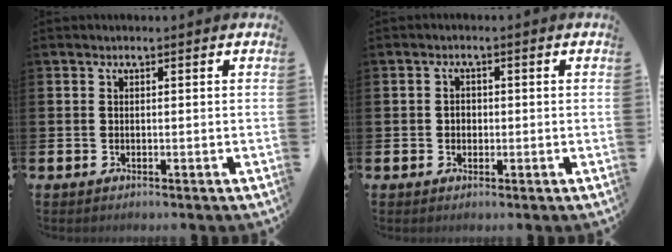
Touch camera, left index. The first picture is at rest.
{"total": 1.5, "force": [-0.1, 1.4, 0.7], "torque": [-0.004, 0.005, -0.006]}